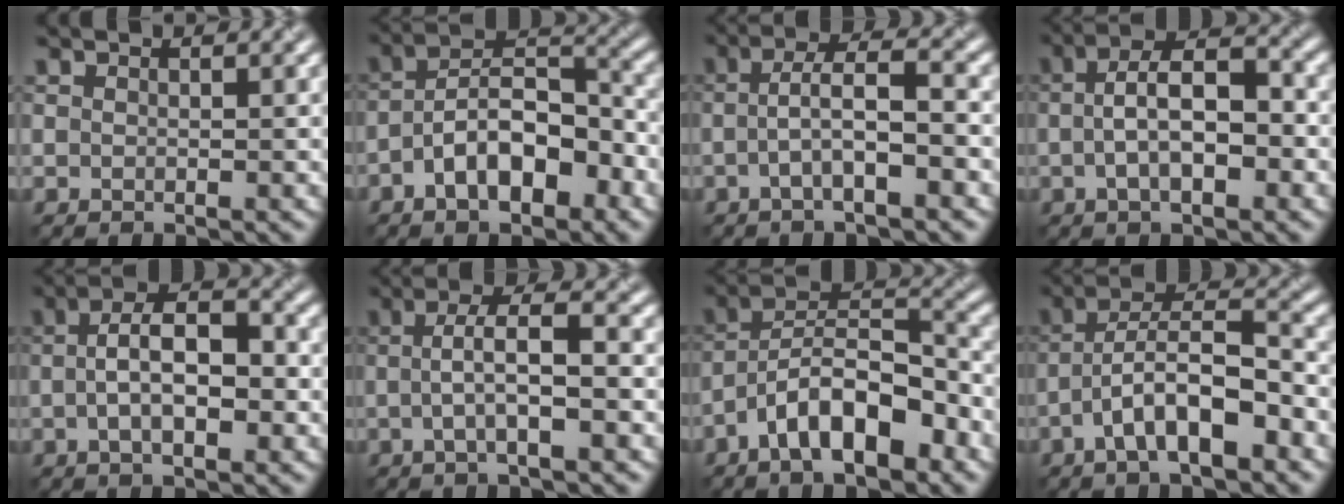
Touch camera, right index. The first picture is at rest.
{"total": 7.4, "force": [-3.8, 2.9, 5.6], "torque": [-0.093, 0.025, -0.058]}
{"total": 3.5, "force": [-1.2, 0.3, 3.3], "torque": [-0.067, 0.014, -0.015]}
{"total": 5.3, "force": [-0.8, 2.0, 4.9], "torque": [-0.082, 0.014, -0.004]}
{"total": 5.1, "force": [-0.8, 1.9, 4.7], "torque": [-0.083, 0.012, -0.002]}
{"total": 3.6, "force": [-0.8, 0.5, 3.5], "torque": [-0.067, 0.010, -0.003]}
{"total": 8.3, "force": [-5.3, 2.6, 5.8], "torque": [-0.098, 0.029, -0.084]}
{"total": 6.8, "force": [-3.8, 1.8, 5.4], "torque": [-0.096, 0.026, -0.056]}